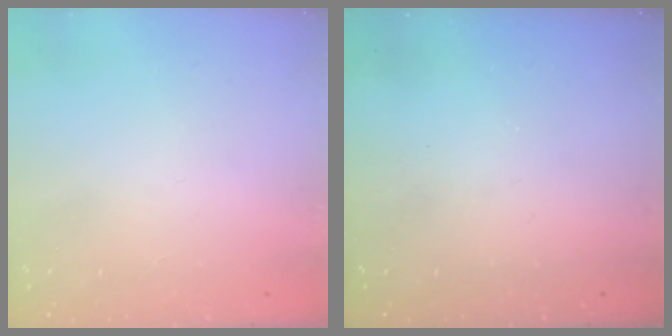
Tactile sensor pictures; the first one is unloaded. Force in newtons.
{"total": 0.0}